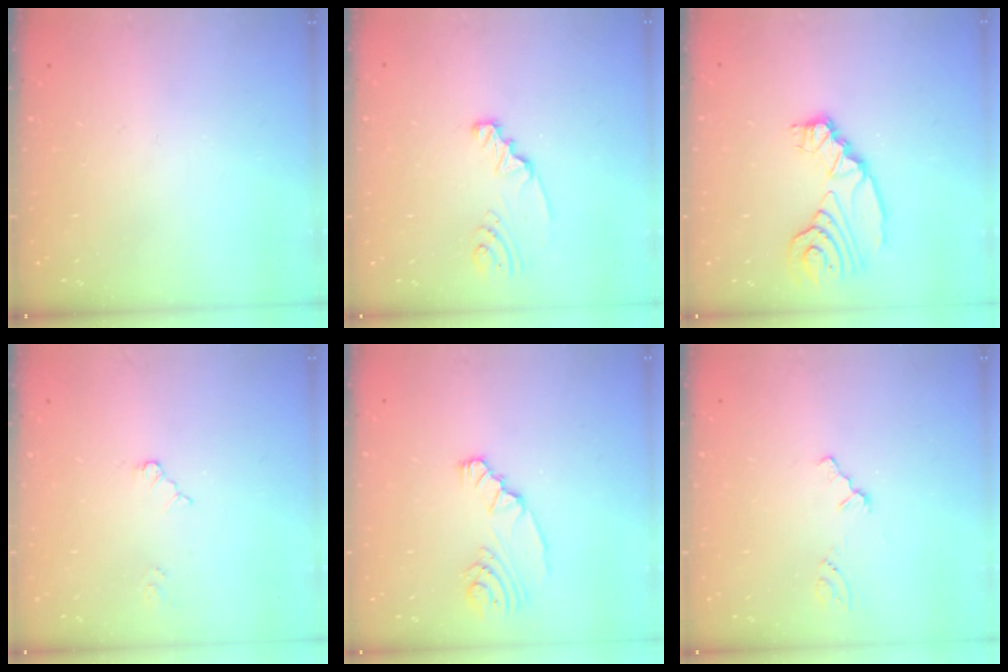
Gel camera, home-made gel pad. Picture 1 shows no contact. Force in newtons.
{"total": 2.1, "press": 2.1, "slide": 0.1}
{"total": 9.3, "press": 9.3, "slide": 0.8}
{"total": 2.6, "press": 2.6, "slide": 0.4}
{"total": 4.5, "press": 4.3, "slide": 1.5}
{"total": 0.0}